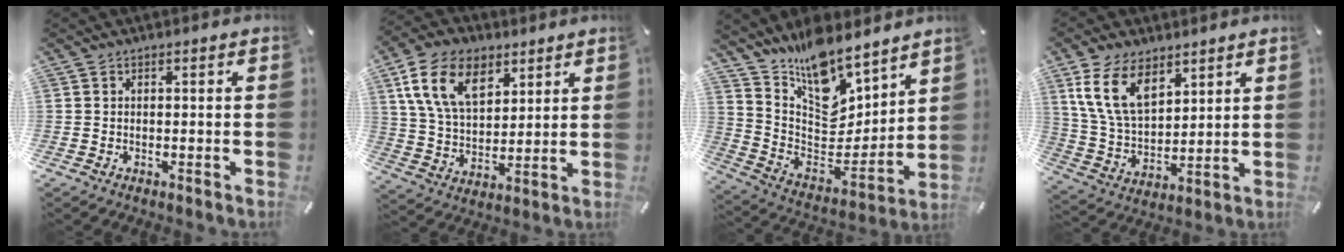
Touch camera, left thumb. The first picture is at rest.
{"total": 14.7, "force": [7.3, 9.3, 8.7], "torque": [-0.195, -0.009, 0.137]}
{"total": 14.5, "force": [11.3, 7.4, 5.3], "torque": [-0.091, -0.116, 0.207]}
{"total": 13.2, "force": [7.2, 7.9, 7.7], "torque": [-0.191, -0.023, 0.133]}